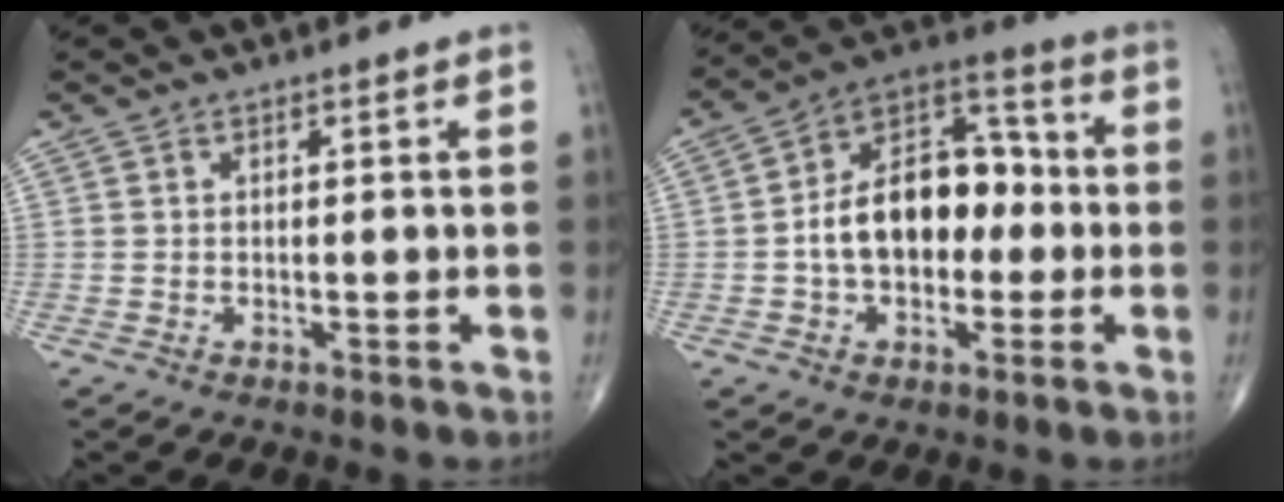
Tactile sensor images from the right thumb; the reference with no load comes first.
{"total": 16.2, "force": [-1.2, 10.4, 12.4], "torque": [-0.172, 0.046, -0.026]}